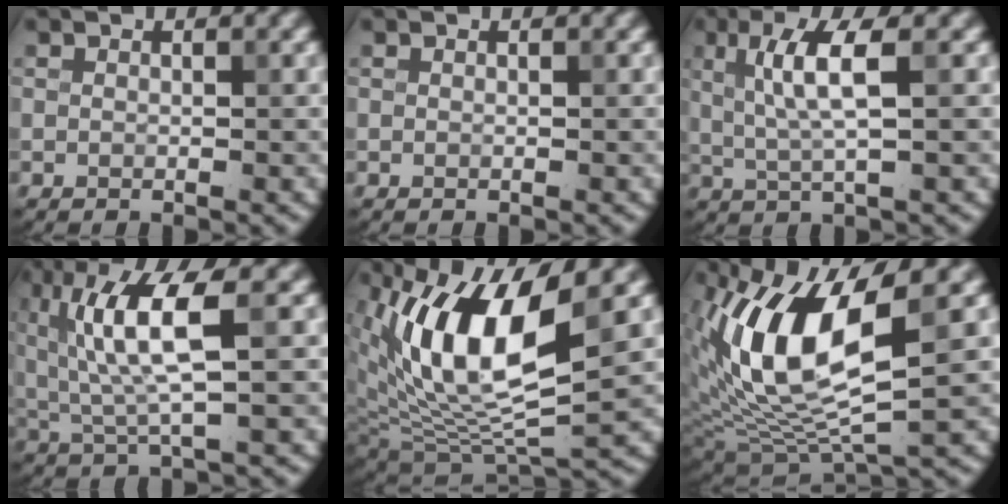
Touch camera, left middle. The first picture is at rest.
{"total": 0.0}
{"total": 4.5, "force": [1.0, 0.7, 4.3], "torque": [-0.088, 0.001, 0.023]}
{"total": 6.9, "force": [1.6, 1.5, 6.6], "torque": [-0.131, 0.000, 0.032]}
{"total": 10.8, "force": [3.4, 4.3, 9.3], "torque": [-0.174, -0.010, 0.066]}
{"total": 11.0, "force": [2.6, 4.3, 9.7], "torque": [-0.203, -0.006, 0.052]}